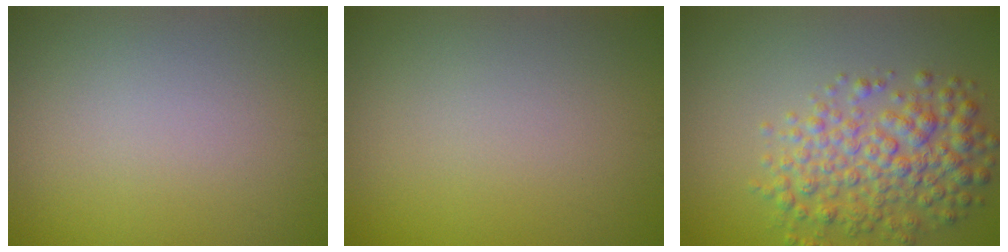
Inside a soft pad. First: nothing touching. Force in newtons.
{"total": 0.0}
{"total": 5.5, "press": 5.5, "slide": 0.1}